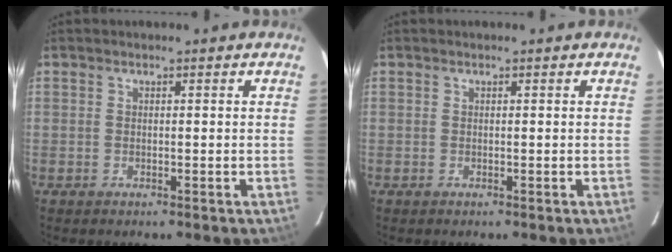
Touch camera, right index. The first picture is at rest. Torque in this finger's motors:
{"motor_torque": [0.00, 0.00, 0.00, 0.00]}